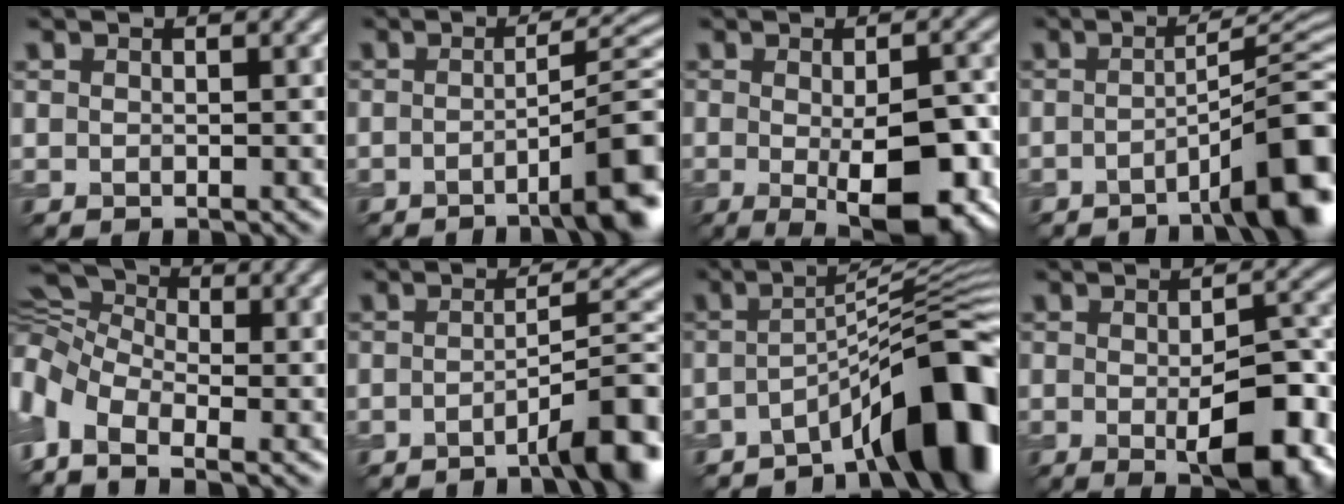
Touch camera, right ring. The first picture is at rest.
{"total": 7.8, "force": [-2.8, 1.2, 7.2], "torque": [-0.081, 0.015, -0.041]}
{"total": 7.7, "force": [-1.8, 2.1, 7.1], "torque": [-0.105, -0.007, -0.015]}
{"total": 8.8, "force": [-3.8, 1.3, 7.8], "torque": [-0.086, 0.020, -0.055]}
{"total": 6.8, "force": [-2.7, 4.0, 4.8], "torque": [-0.127, 0.003, -0.058]}
{"total": 6.7, "force": [-3.3, 1.0, 5.7], "torque": [-0.062, 0.023, -0.050]}
{"total": 10.0, "force": [-5.2, 1.8, 8.4], "torque": [-0.104, 0.026, -0.078]}
{"total": 8.2, "force": [-2.3, 2.4, 7.5], "torque": [-0.108, -0.004, -0.023]}